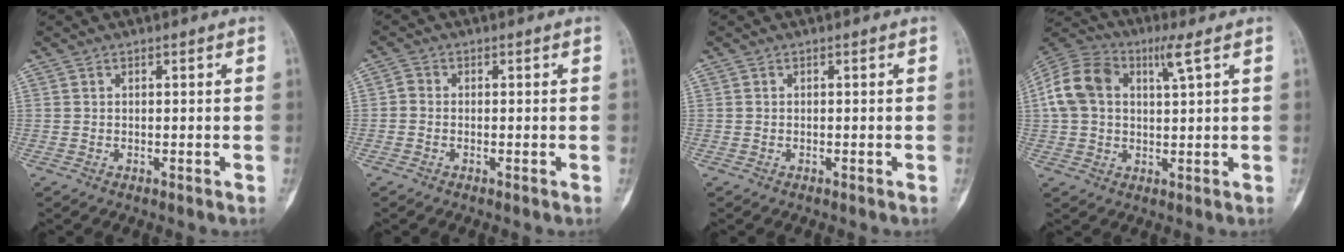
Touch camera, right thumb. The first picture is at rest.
{"total": 1.3, "force": [-0.4, 1.0, 0.7], "torque": [-0.010, 0.002, -0.015]}
{"total": 0.0}
{"total": 12.3, "force": [4.0, 6.0, 9.9], "torque": [-0.196, 0.032, 0.070]}